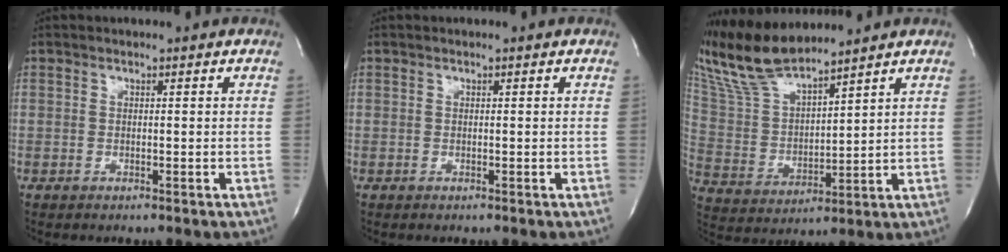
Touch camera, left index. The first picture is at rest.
{"total": 0.0}
{"total": 11.7, "force": [10.6, 1.0, 4.7], "torque": [-0.111, 0.008, 0.220]}